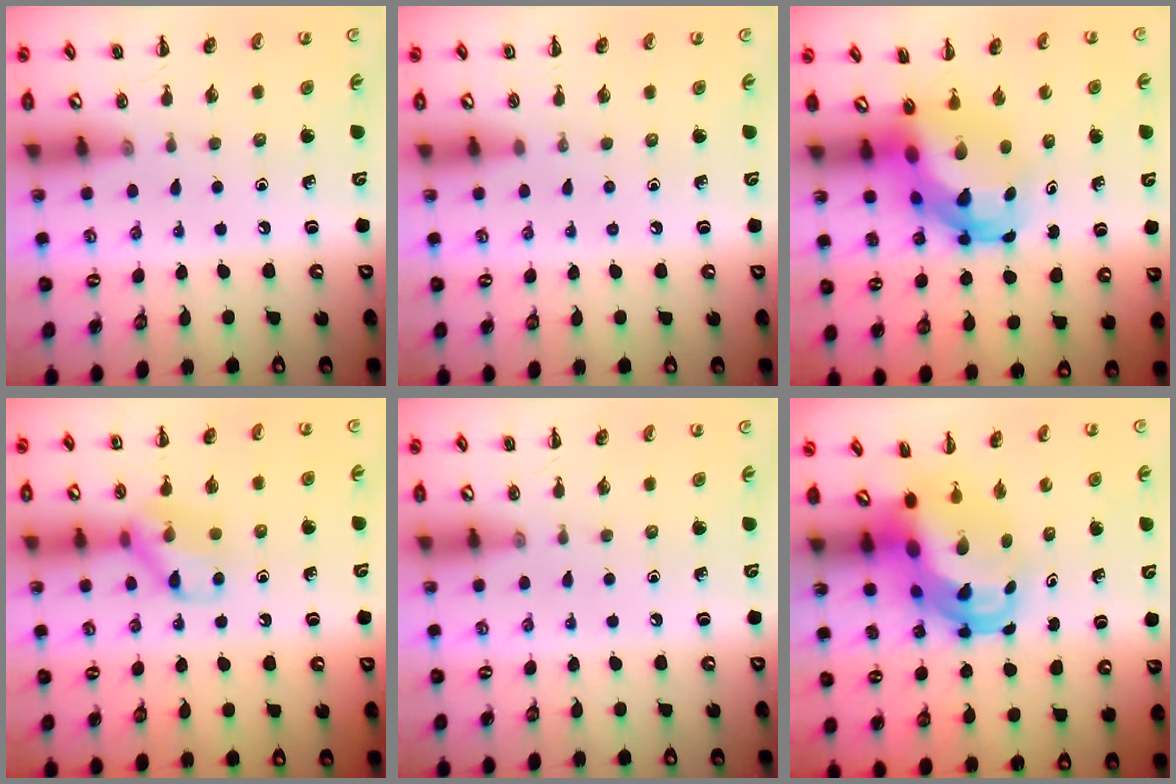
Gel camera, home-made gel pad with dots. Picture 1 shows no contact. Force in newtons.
{"total": 0.0}
{"total": 6.2, "press": 5.9, "slide": 1.6}
{"total": 10.5, "press": 10.4, "slide": 1.0}
{"total": 0.0}
{"total": 7.2, "press": 6.9, "slide": 1.9}